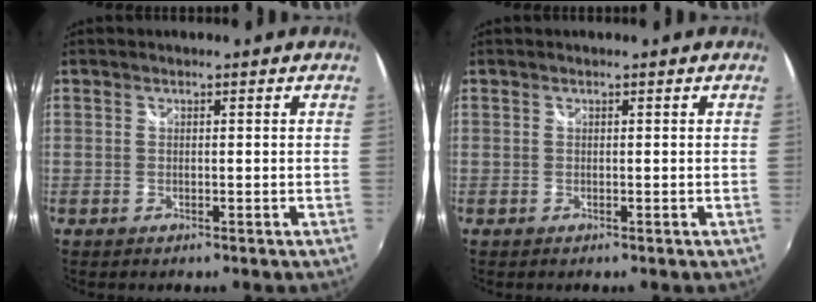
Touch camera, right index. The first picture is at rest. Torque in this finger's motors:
{"motor_torque": [0.00, 0.01, -0.01, 0.00]}